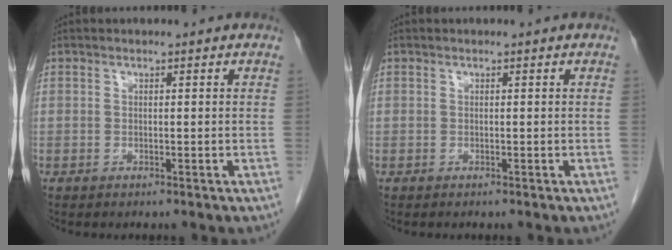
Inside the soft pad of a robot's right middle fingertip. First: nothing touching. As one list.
[{"total": 0.0}]